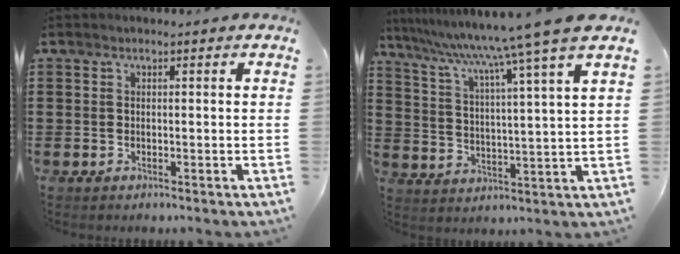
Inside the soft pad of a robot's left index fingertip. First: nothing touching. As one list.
[{"total": 9.1, "force": [7.4, -2.1, 4.8], "torque": [-0.123, -0.052, 0.113]}]